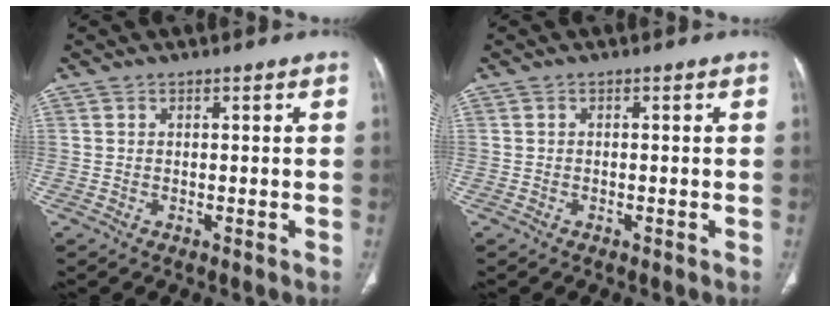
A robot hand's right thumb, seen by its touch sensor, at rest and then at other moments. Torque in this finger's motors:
{"motor_torque": [0.05, 0.20, -0.26, 0.08, 0.07]}